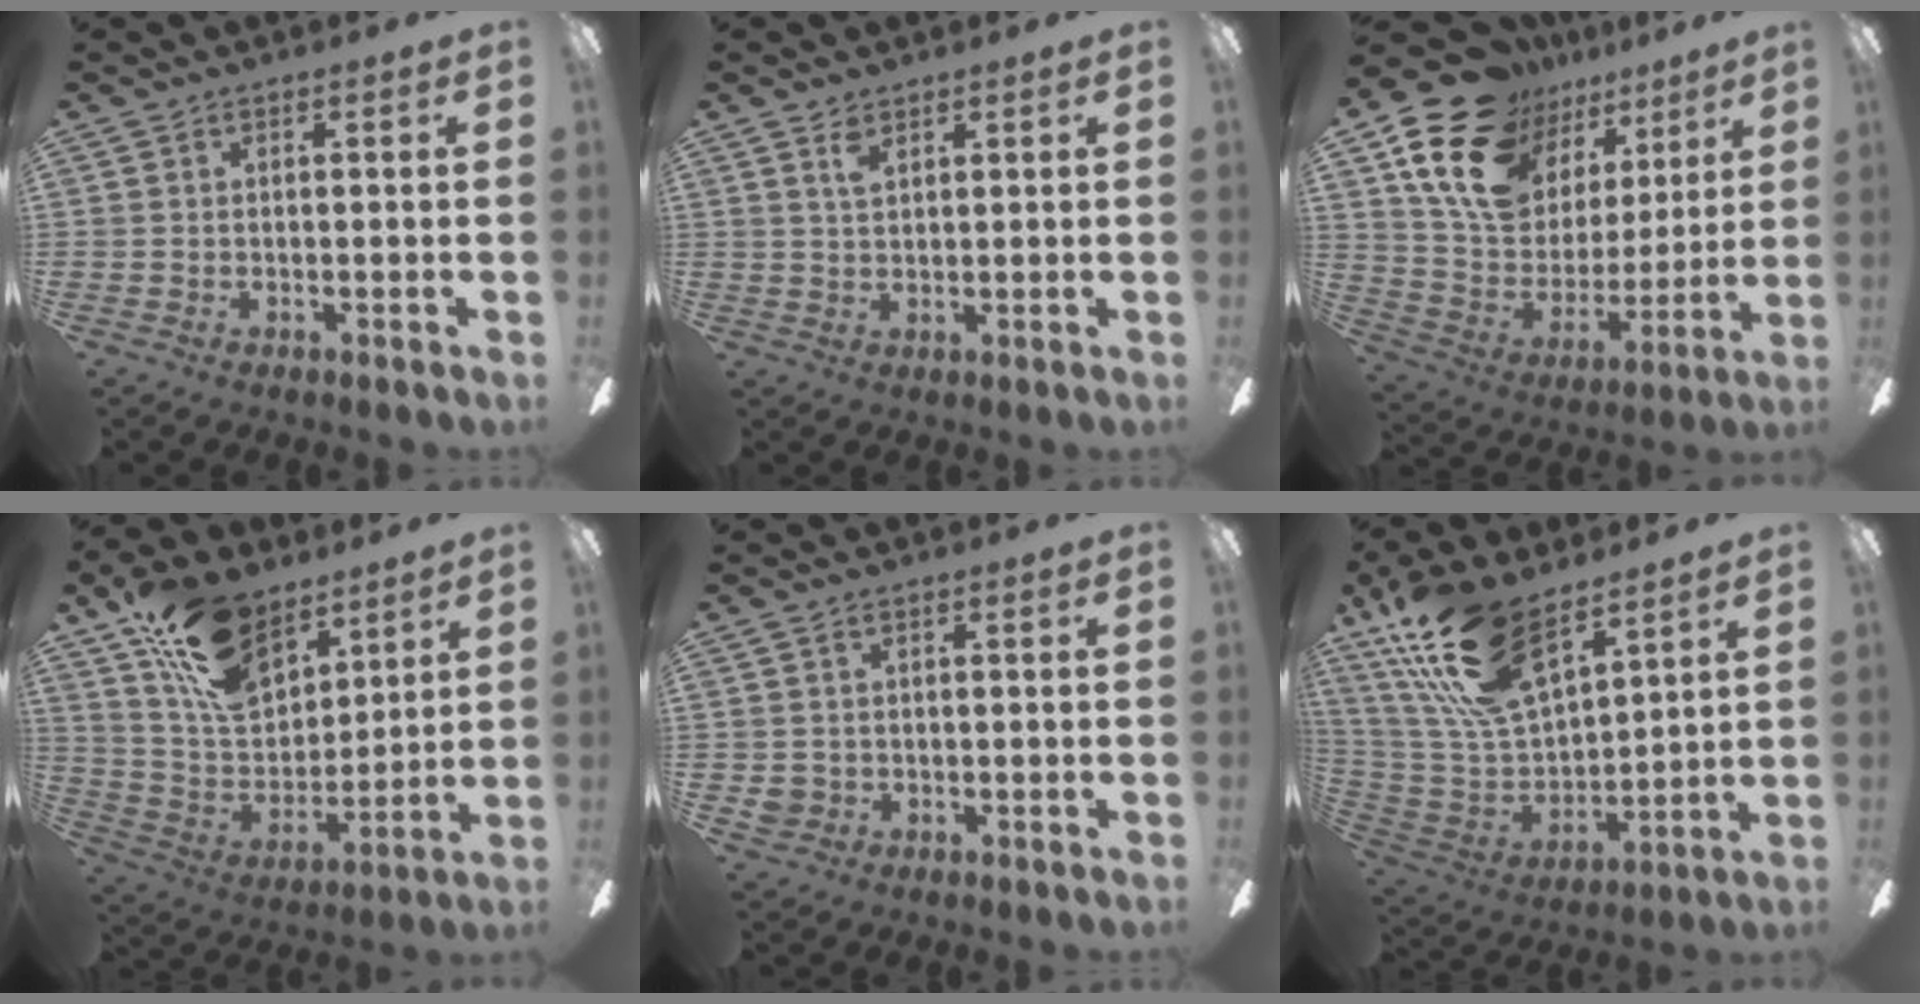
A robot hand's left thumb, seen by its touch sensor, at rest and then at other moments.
{"total": 3.3, "force": [2.2, 1.5, 1.9], "torque": [-0.036, -0.002, 0.038]}
{"total": 19.9, "force": [13.0, 12.5, 8.5], "torque": [-0.160, -0.076, 0.247]}
{"total": 19.4, "force": [12.5, 10.9, 9.9], "torque": [-0.188, -0.057, 0.236]}
{"total": 2.5, "force": [-0.4, 2.4, 0.8], "torque": [-0.016, 0.004, -0.007]}
{"total": 22.5, "force": [14.9, 9.7, 13.8], "torque": [-0.294, -0.076, 0.267]}